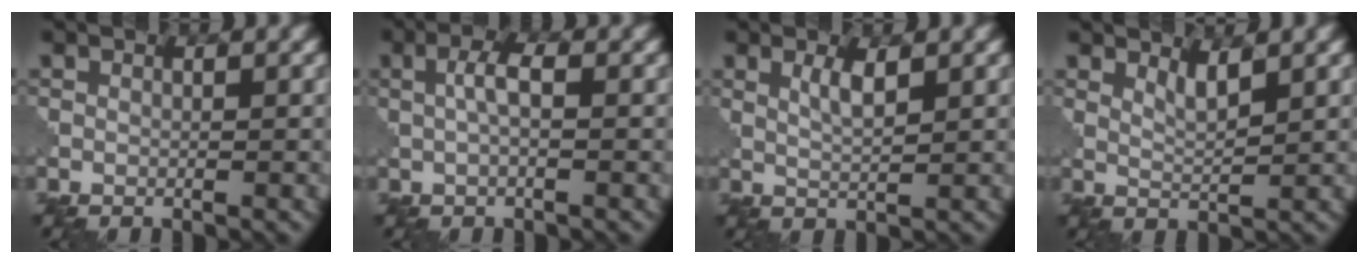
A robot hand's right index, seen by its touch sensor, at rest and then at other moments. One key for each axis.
{"total": 2.3, "fx": 0.2, "fy": 0.6, "fz": 2.2, "tx": -0.045, "ty": 0.007, "tz": 0.001}
{"total": 2.0, "fx": 1.0, "fy": 0.4, "fz": 1.7, "tx": -0.036, "ty": -0.001, "tz": 0.018}
{"total": 1.8, "fx": 1.3, "fy": 0.3, "fz": 1.3, "tx": -0.025, "ty": -0.004, "tz": 0.023}